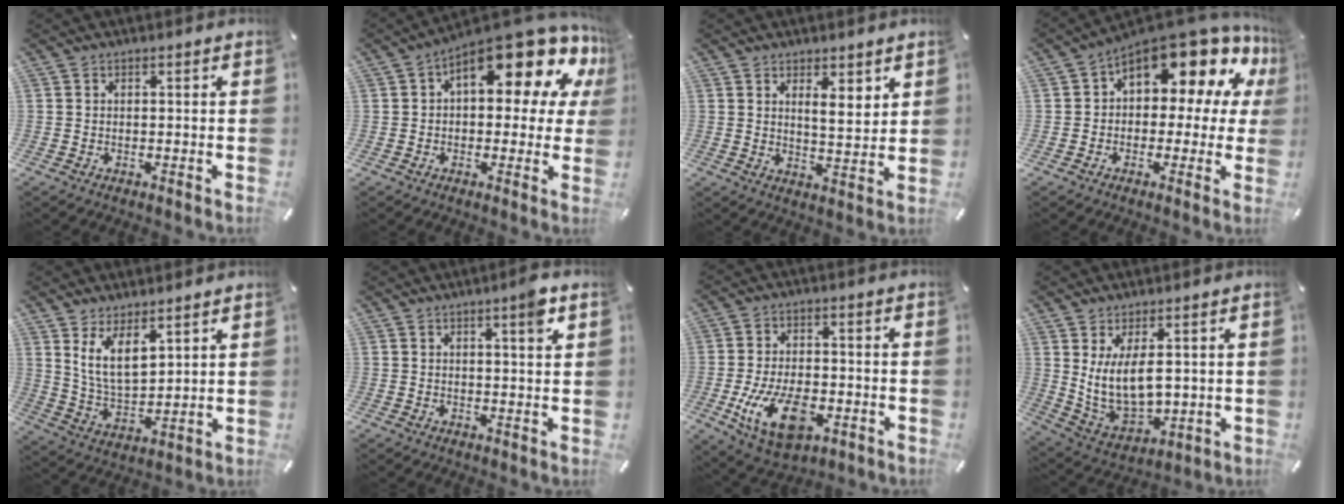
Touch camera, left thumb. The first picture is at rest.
{"total": 17.8, "force": [9.2, 6.9, 13.5], "torque": [-0.183, -0.082, 0.148]}
{"total": 5.7, "force": [3.8, 2.3, 3.5], "torque": [-0.049, -0.028, 0.062]}
{"total": 14.9, "force": [9.1, 7.4, 9.2], "torque": [-0.138, -0.076, 0.155]}
{"total": 9.1, "force": [5.7, 4.3, 5.7], "torque": [-0.134, -0.025, 0.103]}
{"total": 4.5, "force": [2.3, 0.5, 3.9], "torque": [-0.056, -0.007, 0.031]}
{"total": 14.6, "force": [-4.3, 8.6, 10.9], "torque": [-0.198, -0.004, -0.073]}
{"total": 11.5, "force": [3.7, 6.2, 9.0], "torque": [-0.195, -0.027, 0.068]}